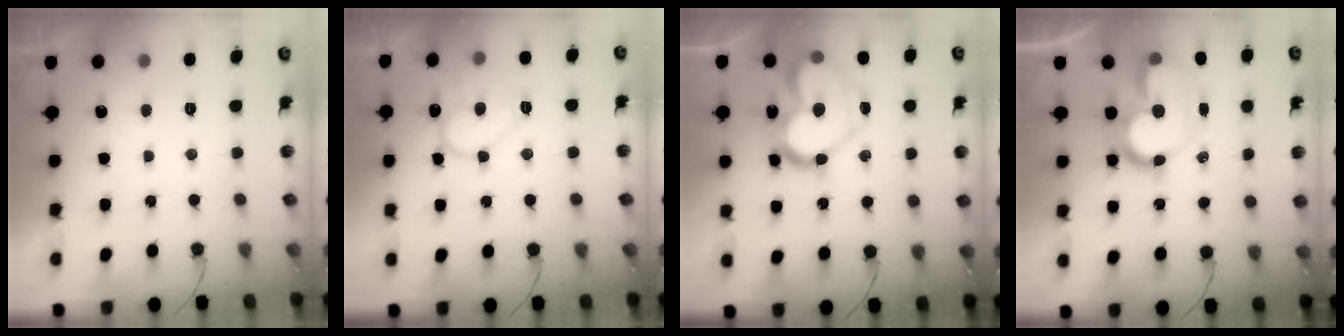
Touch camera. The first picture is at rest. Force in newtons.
{"total": 11.0, "press": 11.0, "slide": 0.9}
{"total": 18.2, "press": 18.1, "slide": 2.0}
{"total": 13.6, "press": 13.5, "slide": 1.3}